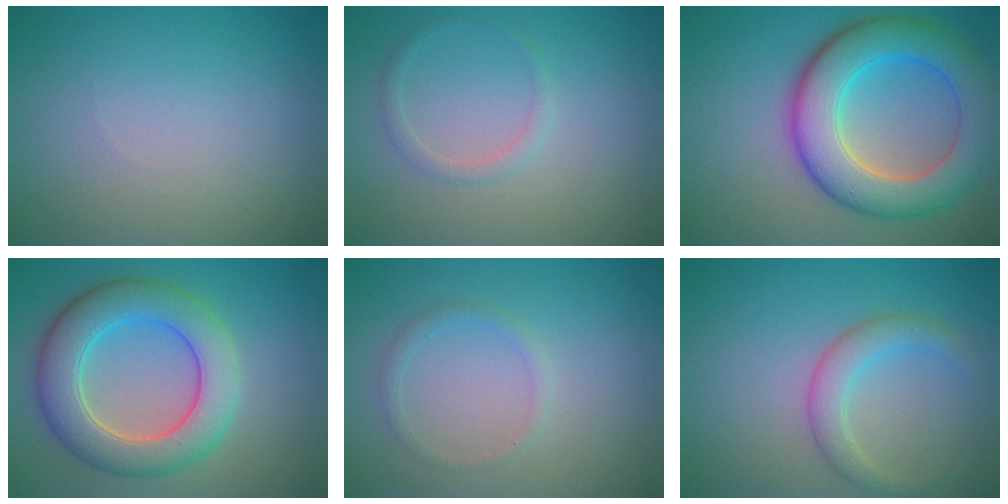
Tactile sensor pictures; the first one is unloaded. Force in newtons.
{"total": 1.2, "press": 1.2, "slide": 0.2}
{"total": 9.1, "press": 9.1, "slide": 0.2}
{"total": 7.6, "press": 7.6, "slide": 0.6}
{"total": 1.2, "press": 1.2, "slide": 0.1}
{"total": 2.8, "press": 2.8, "slide": 0.2}